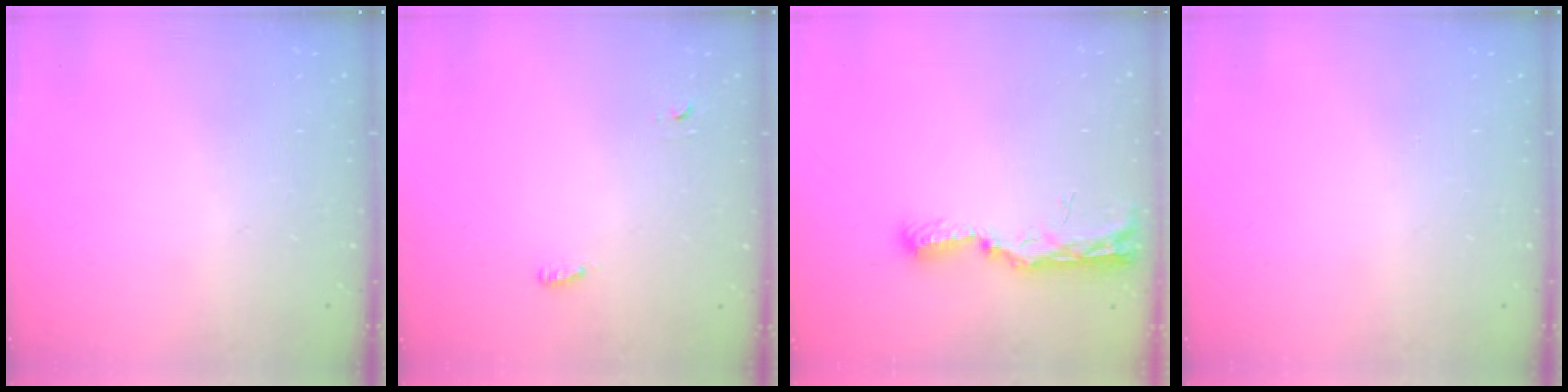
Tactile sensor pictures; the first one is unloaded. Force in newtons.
{"total": 2.8, "press": 2.7, "slide": 0.6}
{"total": 11.2, "press": 9.8, "slide": 5.4}
{"total": 0.0}